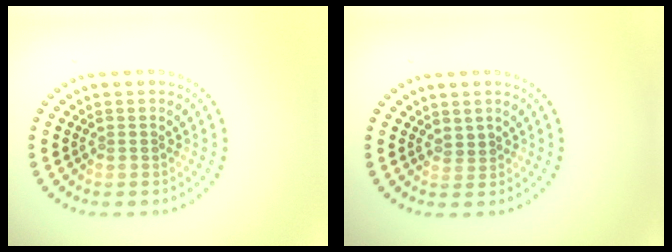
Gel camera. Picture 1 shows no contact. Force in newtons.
{"total": 0.7, "press": 0.3, "slide": 0.6}